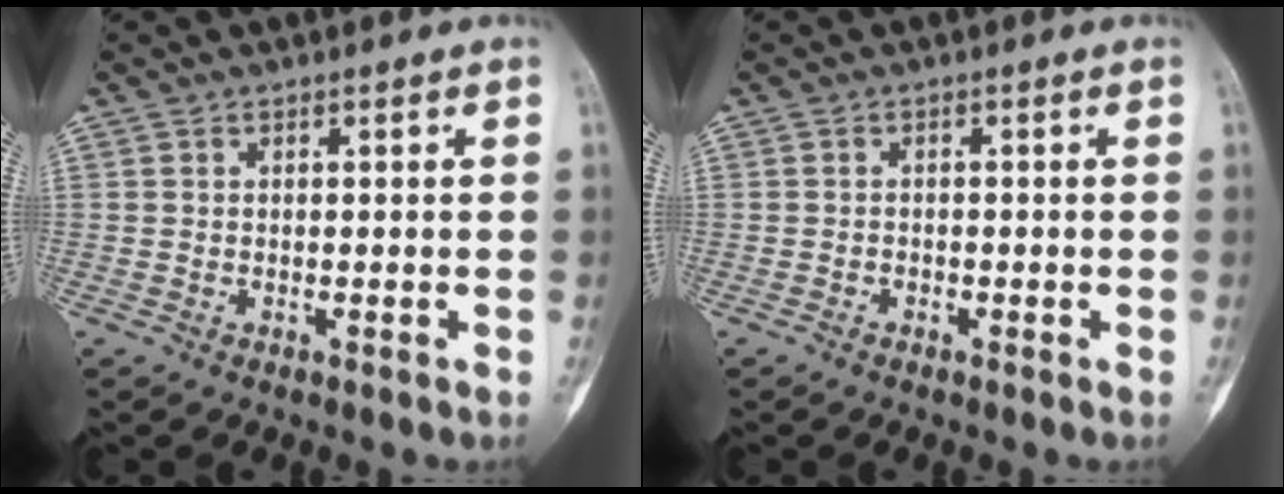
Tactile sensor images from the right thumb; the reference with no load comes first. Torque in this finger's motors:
{"motor_torque": [0.85, 0.47, -0.20, -0.06, 0.01]}